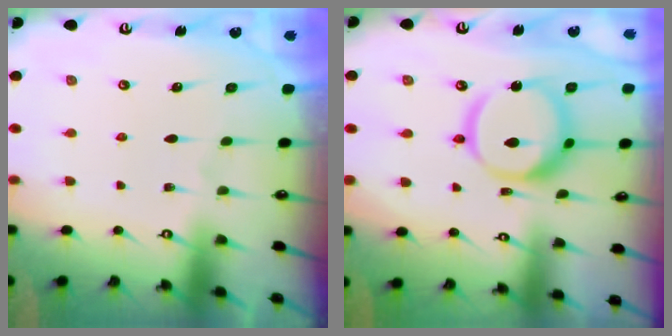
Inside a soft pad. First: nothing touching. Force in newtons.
{"total": 14.4, "press": 14.3, "slide": 1.5}